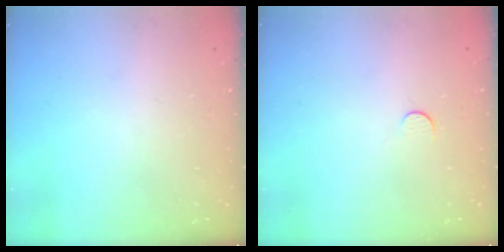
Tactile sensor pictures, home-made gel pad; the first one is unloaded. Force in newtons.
{"total": 3.5, "press": 3.5, "slide": 0.3}